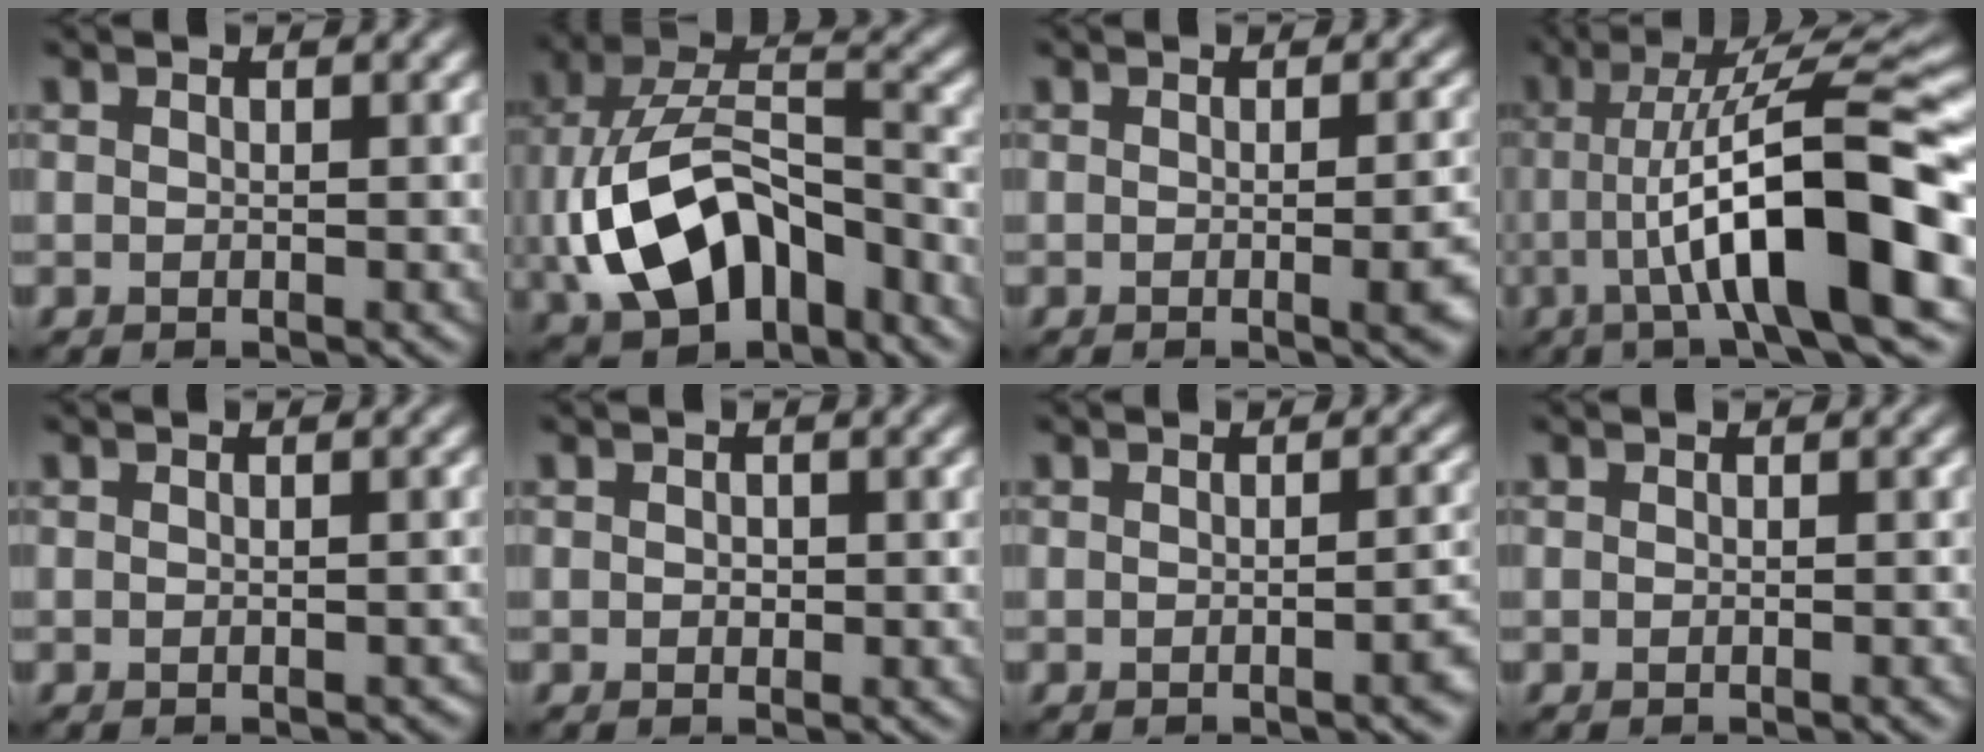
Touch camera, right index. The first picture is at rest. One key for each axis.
{"total": 10.7, "fx": -3.0, "fy": 6.4, "fz": 8.0, "tx": -0.159, "ty": 0.002, "tz": -0.055}
{"total": 5.4, "fx": -0.8, "fy": 2.1, "fz": 4.9, "tx": -0.038, "ty": -0.004, "tz": -0.007}
{"total": 13.0, "fx": -1.8, "fy": 2.7, "fz": 12.6, "tx": -0.171, "ty": 0.022, "tz": -0.035}
{"total": 0.7, "fx": -0.5, "fy": 0.2, "fz": 0.5, "tx": -0.006, "ty": -0.001, "tz": -0.005}
{"total": 0.5, "fx": 0.0, "fy": 0.5, "fz": 0.3, "tx": -0.003, "ty": -0.002, "tz": -0.001}
{"total": 2.9, "fx": -0.8, "fy": 1.0, "fz": 2.6, "tx": -0.021, "ty": 0.004, "tz": -0.010}
{"total": 0.7, "fx": -0.3, "fy": 0.1, "fz": 0.6, "tx": -0.006, "ty": 0.000, "tz": -0.005}